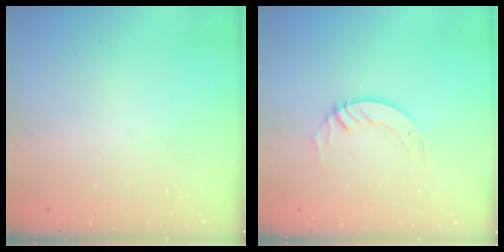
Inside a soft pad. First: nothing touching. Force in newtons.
{"total": 2.8, "press": 2.8, "slide": 0.2}